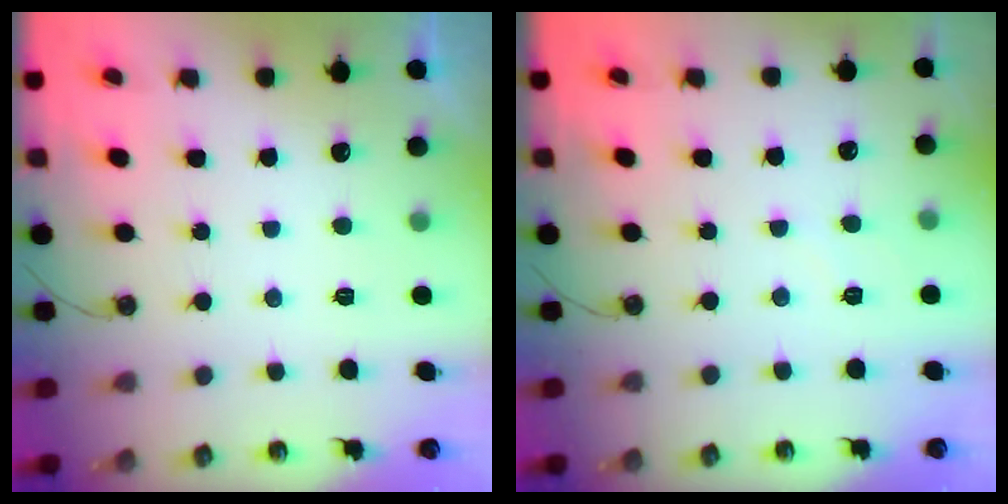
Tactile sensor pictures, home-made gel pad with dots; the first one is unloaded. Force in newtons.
{"total": 3.5, "press": 3.5, "slide": 0.5}